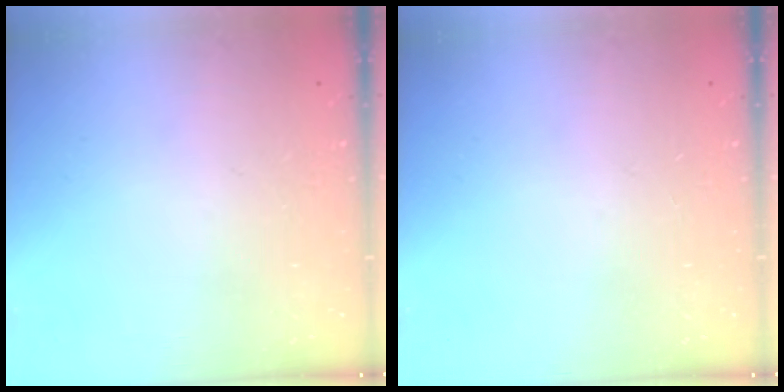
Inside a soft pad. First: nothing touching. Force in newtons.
{"total": 0.0}